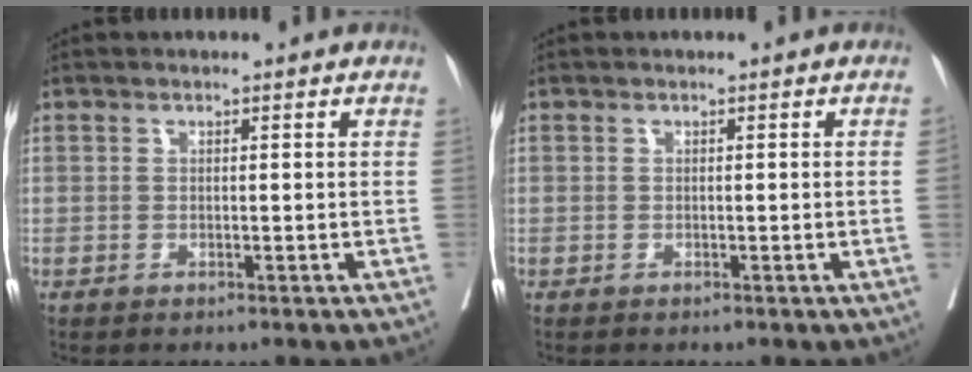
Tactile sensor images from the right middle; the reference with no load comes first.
{"total": 0.5, "force": [0.0, -0.2, 0.5], "torque": [-0.003, 0.001, -0.001]}